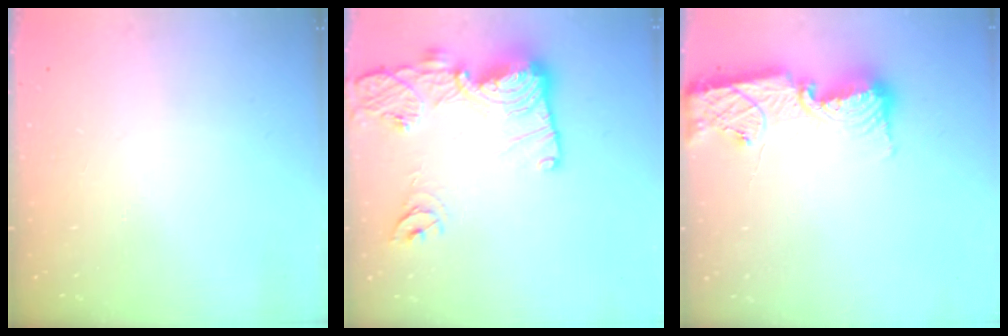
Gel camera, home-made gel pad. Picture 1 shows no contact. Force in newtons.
{"total": 18.6, "press": 18.6, "slide": 1.6}
{"total": 14.0, "press": 14.0, "slide": 1.1}